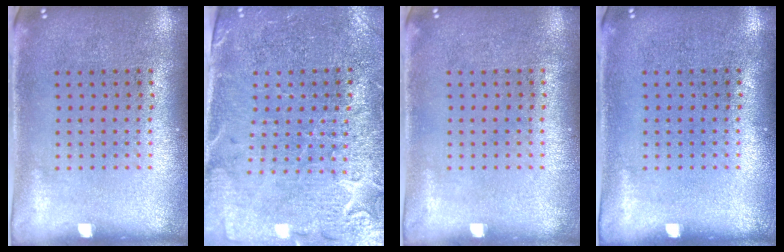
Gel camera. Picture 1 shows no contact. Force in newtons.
{"total": 3.3, "press": 3.1, "slide": 1.3}
{"total": 0.0}
{"total": 0.0}